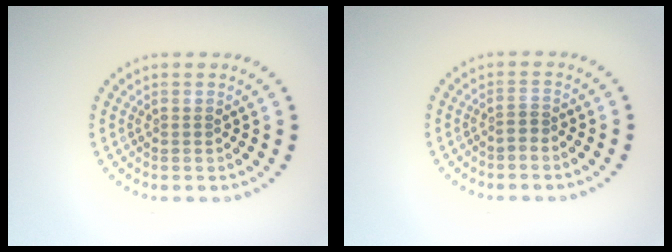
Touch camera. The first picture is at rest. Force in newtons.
{"total": 0.6, "press": 0.4, "slide": 0.5}